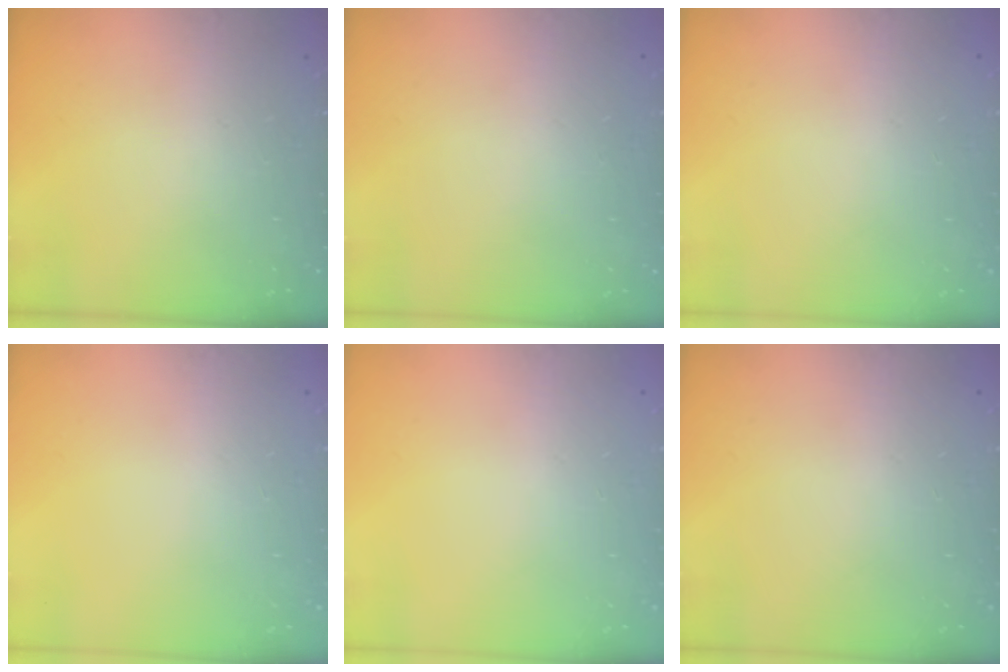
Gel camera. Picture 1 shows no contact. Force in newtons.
{"total": 0.0}
{"total": 0.0}
{"total": 0.0}
{"total": 0.0}
{"total": 0.0}